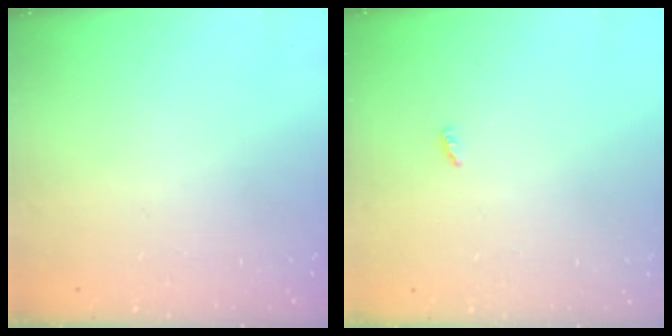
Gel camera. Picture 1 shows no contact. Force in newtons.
{"total": 2.3, "press": 2.3, "slide": 0.2}